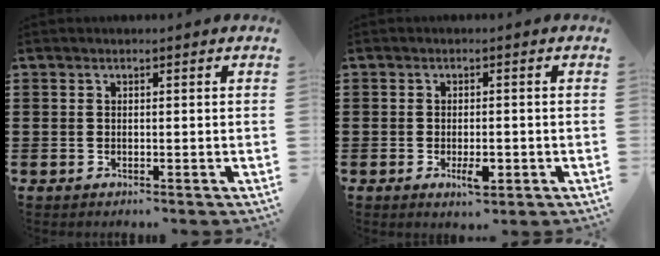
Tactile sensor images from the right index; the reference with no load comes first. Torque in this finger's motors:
{"motor_torque": [0.15, 0.07, 0.18, 0.03]}